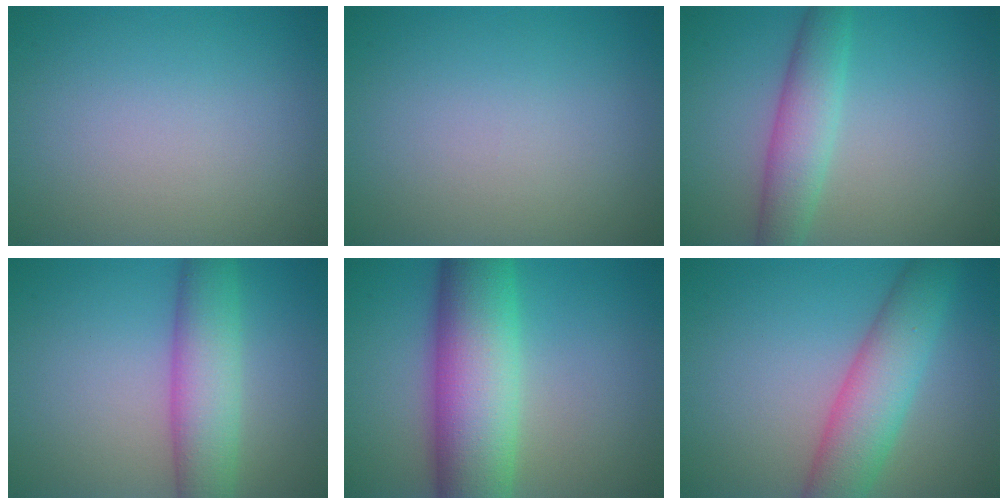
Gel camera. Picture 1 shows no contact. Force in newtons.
{"total": 0.0}
{"total": 4.0, "press": 4.0, "slide": 0.1}
{"total": 6.0, "press": 6.0, "slide": 0.2}
{"total": 11.6, "press": 11.6, "slide": 0.5}
{"total": 6.3, "press": 6.3, "slide": 0.3}